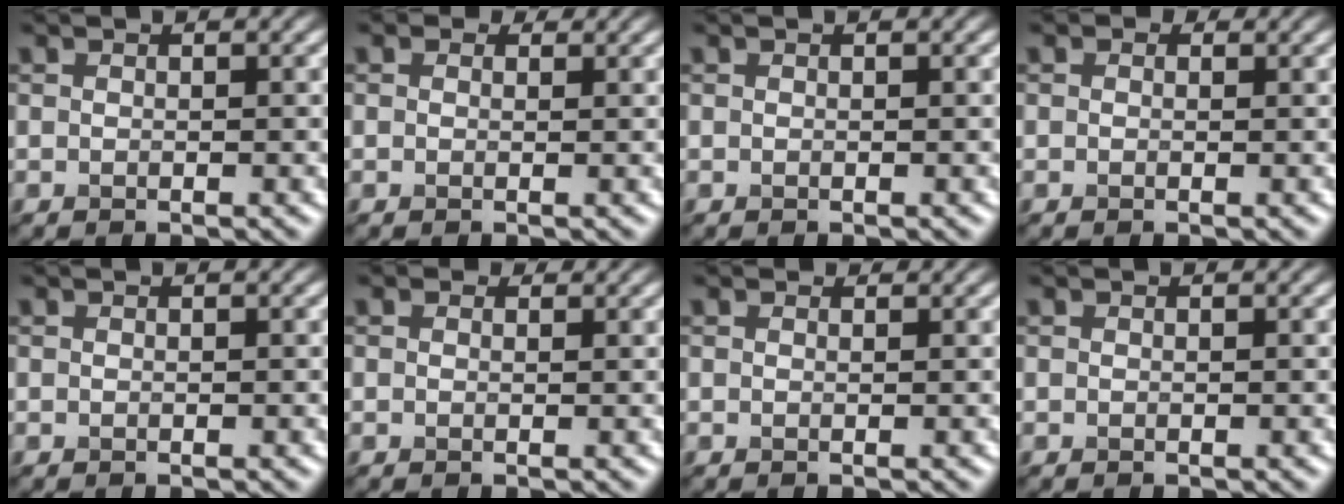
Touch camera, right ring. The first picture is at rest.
{"total": 1.4, "force": [0.9, 0.9, 0.6], "torque": [-0.012, 0.011, -0.003]}
{"total": 0.0}
{"total": 1.1, "force": [0.6, 0.8, 0.6], "torque": [-0.008, 0.009, -0.005]}
{"total": 0.0}
{"total": 1.1, "force": [0.7, 0.7, 0.5], "torque": [-0.010, 0.009, -0.003]}
{"total": 0.7, "force": [0.6, 0.3, 0.3], "torque": [-0.009, 0.005, -0.004]}
{"total": 0.0}